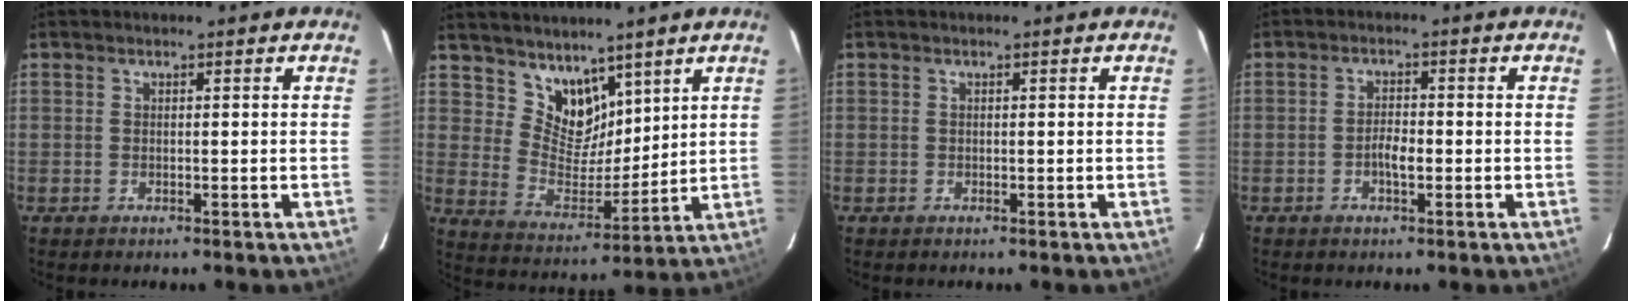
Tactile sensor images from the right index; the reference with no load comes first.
{"total": 9.5, "force": [6.9, 5.5, 3.4], "torque": [-0.054, -0.004, 0.139]}
{"total": 0.0}
{"total": 2.7, "force": [-1.0, 1.2, 2.3], "torque": [-0.043, 0.004, -0.018]}